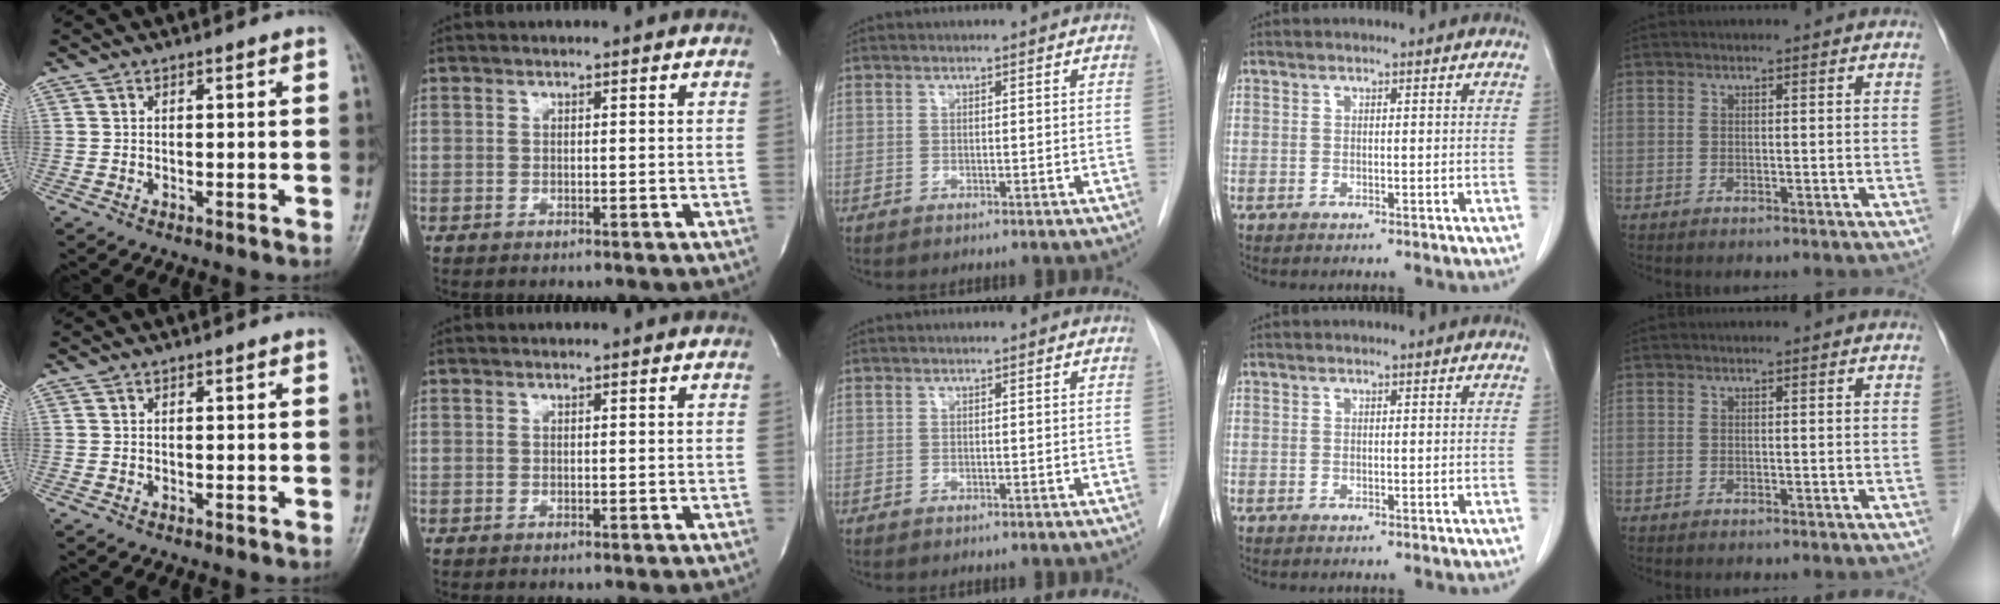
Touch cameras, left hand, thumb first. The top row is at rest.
{}